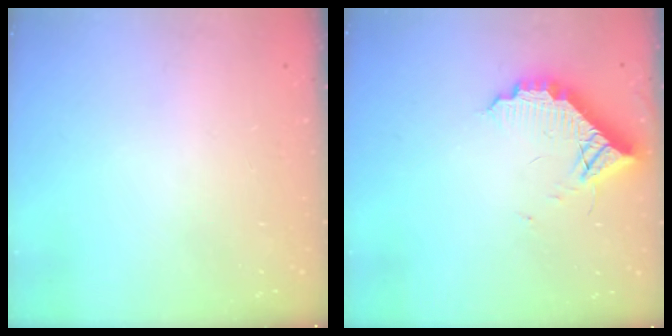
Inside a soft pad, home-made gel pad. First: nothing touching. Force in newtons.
{"total": 10.3, "press": 10.3, "slide": 0.5}